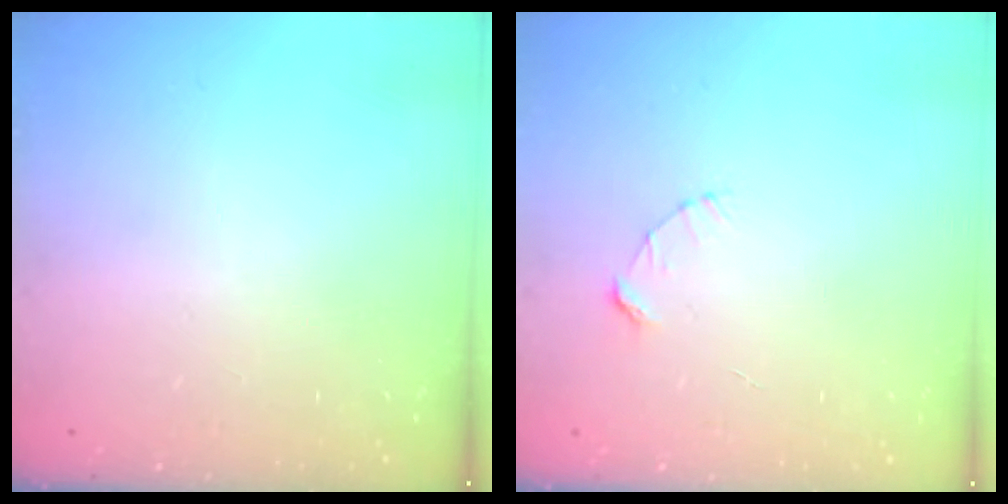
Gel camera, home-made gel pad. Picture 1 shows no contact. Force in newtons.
{"total": 2.7, "press": 2.7, "slide": 0.3}